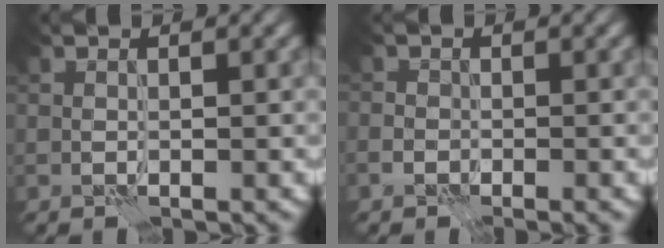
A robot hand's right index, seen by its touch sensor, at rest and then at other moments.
{"total": 1.2, "force": [-1.1, 0.5, 0.0], "torque": [0.001, 0.003, -0.018]}